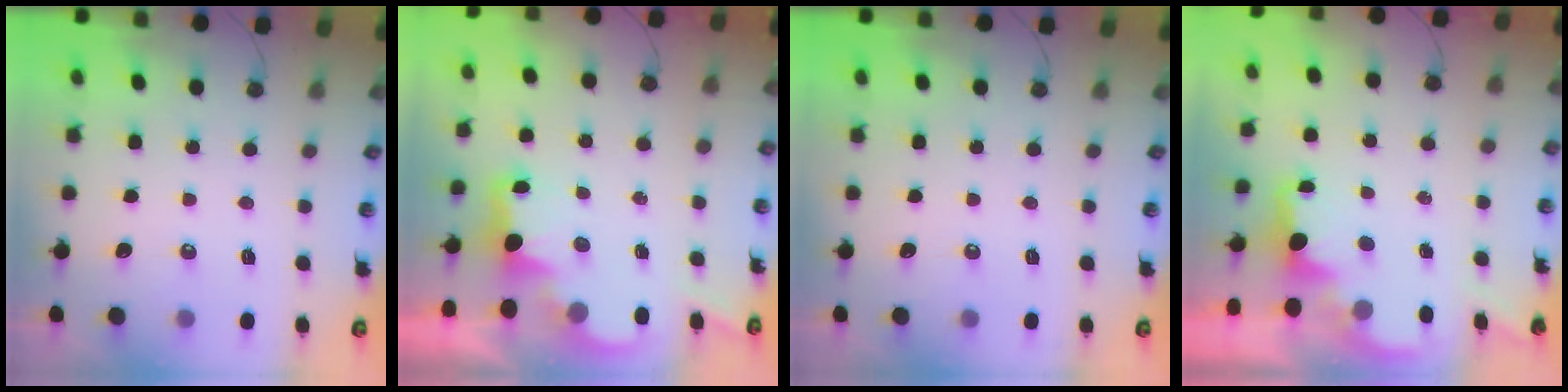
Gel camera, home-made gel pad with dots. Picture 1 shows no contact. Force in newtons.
{"total": 2.9, "press": 2.9, "slide": 0.6}
{"total": 0.0}
{"total": 1.6, "press": 1.5, "slide": 0.6}